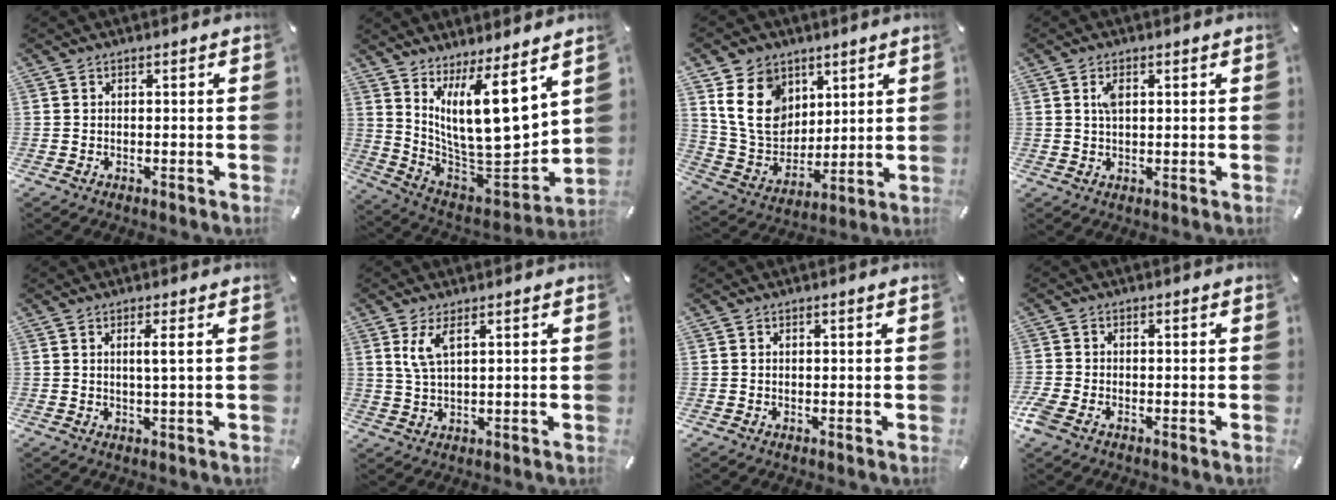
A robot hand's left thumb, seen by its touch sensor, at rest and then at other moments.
{"total": 19.2, "force": [8.2, 7.8, 15.5], "torque": [-0.259, -0.082, 0.143]}
{"total": 14.2, "force": [5.4, 11.7, 6.2], "torque": [-0.130, -0.017, 0.106]}
{"total": 2.8, "force": [0.9, 1.3, 2.3], "torque": [-0.042, 0.003, 0.012]}
{"total": 3.0, "force": [0.9, -0.1, 2.8], "torque": [-0.057, -0.002, 0.011]}
{"total": 5.1, "force": [2.5, 1.7, 4.1], "torque": [-0.096, 0.001, 0.041]}
{"total": 0.6, "force": [0.2, 0.0, 0.6], "torque": [-0.009, 0.000, 0.003]}
{"total": 2.4, "force": [-1.3, 1.2, 1.5], "torque": [-0.045, -0.002, -0.030]}